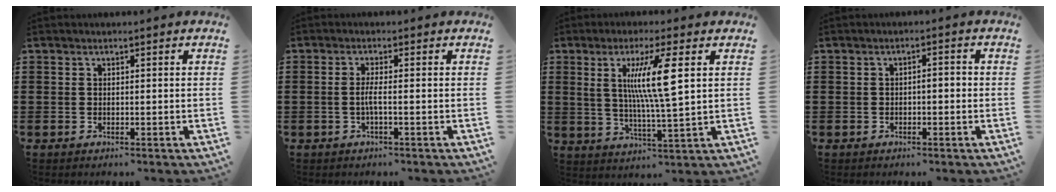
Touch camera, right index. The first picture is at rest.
{"total": 2.3, "force": [-0.5, 0.0, 2.3], "torque": [-0.057, -0.009, -0.017]}
{"total": 9.5, "force": [2.8, 0.6, 9.1], "torque": [-0.179, 0.002, 0.041]}
{"total": 1.2, "force": [-0.6, 0.4, 1.0], "torque": [-0.020, -0.002, -0.012]}